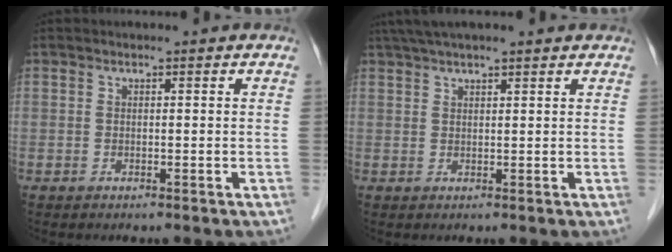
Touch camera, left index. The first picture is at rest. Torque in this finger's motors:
{"motor_torque": [0.05, -0.44, 0.71, 0.18]}